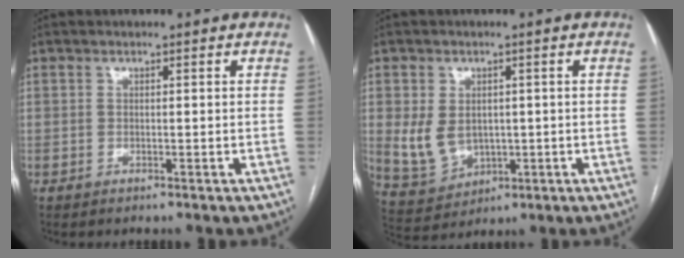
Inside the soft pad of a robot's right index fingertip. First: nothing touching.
{"total": 7.3, "force": [0.0, 5.7, 4.5], "torque": [-0.093, 0.006, 0.025]}